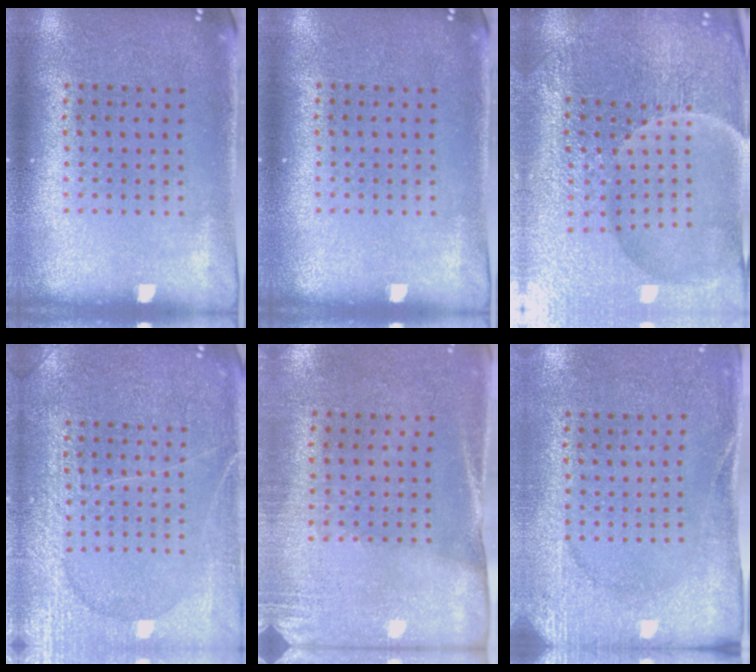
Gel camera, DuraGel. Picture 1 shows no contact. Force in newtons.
{"total": 0.0}
{"total": 5.4, "press": 5.1, "slide": 1.7}
{"total": 5.2, "press": 5.2, "slide": 0.8}
{"total": 2.7, "press": 2.3, "slide": 1.3}
{"total": 2.7, "press": 2.3, "slide": 1.3}